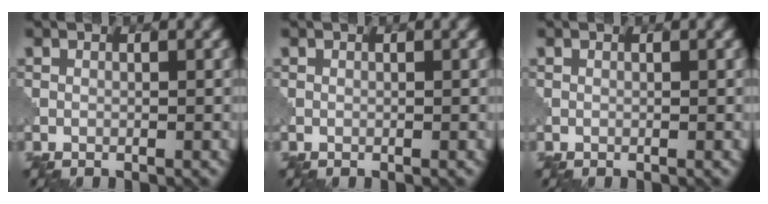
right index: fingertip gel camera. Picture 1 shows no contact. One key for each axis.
{"total": 0.0}
{"total": 0.0}